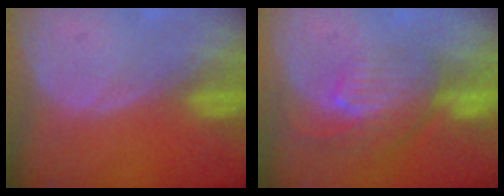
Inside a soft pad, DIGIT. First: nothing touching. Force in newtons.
{"total": 8.2, "press": 7.3, "slide": 3.7}